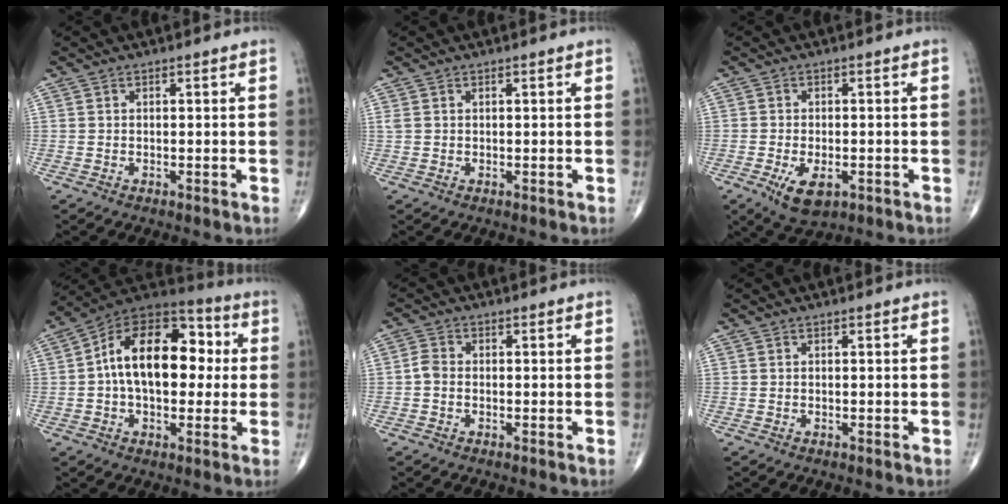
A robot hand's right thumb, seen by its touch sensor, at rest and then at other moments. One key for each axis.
{"total": 0.8, "fx": 0.3, "fy": 0.6, "fz": 0.4, "tx": -0.007, "ty": 0.007, "tz": 0.008}
{"total": 6.3, "fx": -2.5, "fy": 3.2, "fz": 4.8, "tx": -0.081, "ty": -0.003, "tz": -0.033}
{"total": 19.5, "fx": 1.6, "fy": 11.7, "fz": 15.6, "tx": -0.219, "ty": 0.037, "tz": 0.015}
{"total": 2.2, "fx": -0.5, "fy": 1.6, "fz": 1.4, "tx": -0.026, "ty": 0.005, "tz": -0.017}
{"total": 0.0}